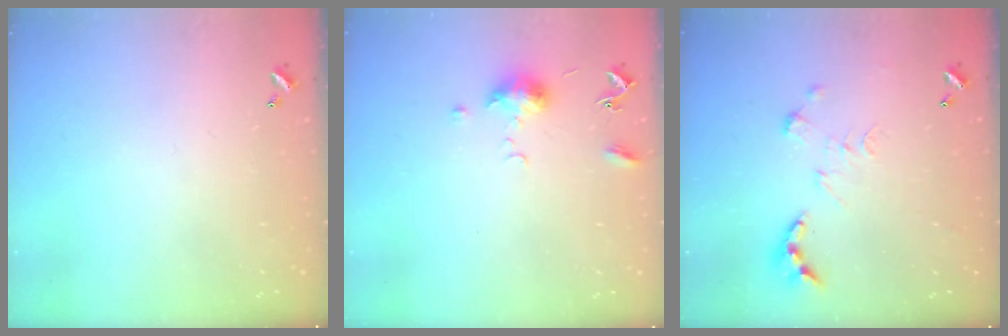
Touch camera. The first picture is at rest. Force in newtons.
{"total": 6.0, "press": 5.9, "slide": 0.7}
{"total": 0.0}